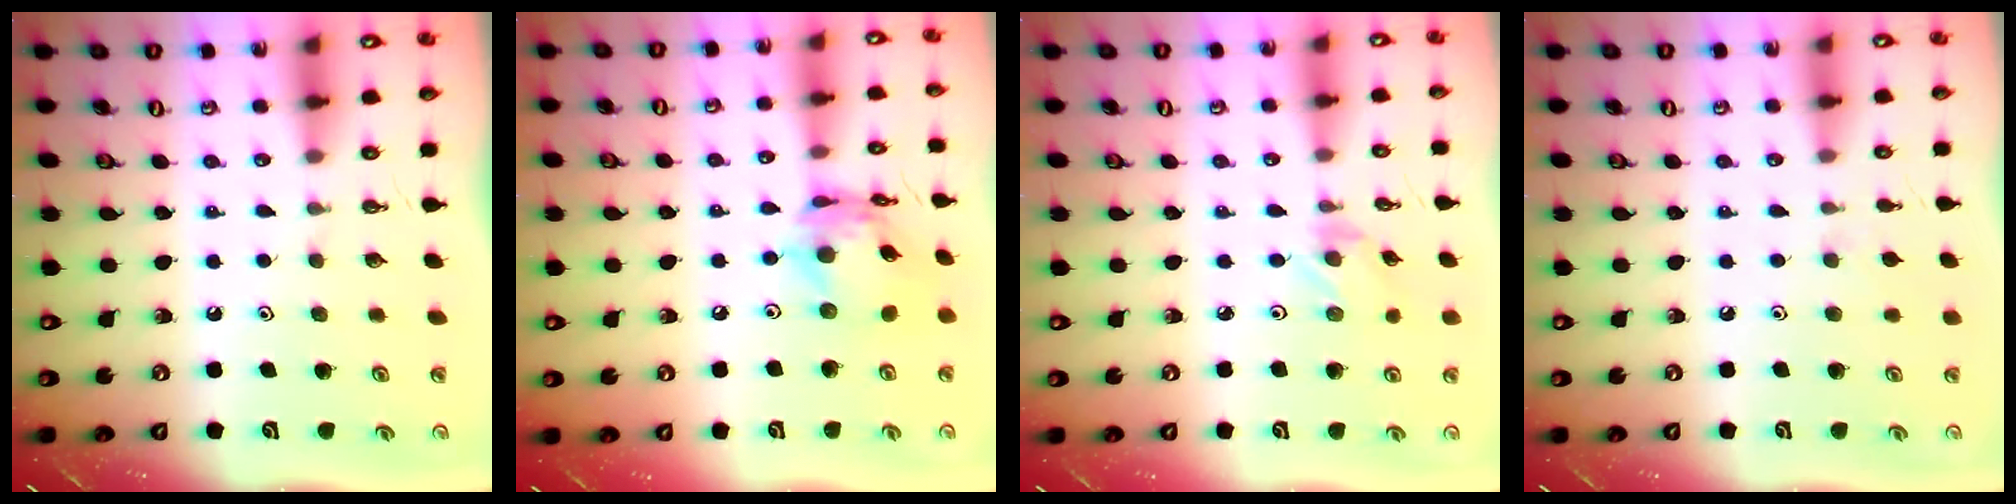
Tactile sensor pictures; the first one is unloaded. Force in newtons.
{"total": 13.5, "press": 13.4, "slide": 1.4}
{"total": 1.2, "press": 1.2, "slide": 0.3}
{"total": 2.7, "press": 2.6, "slide": 0.5}